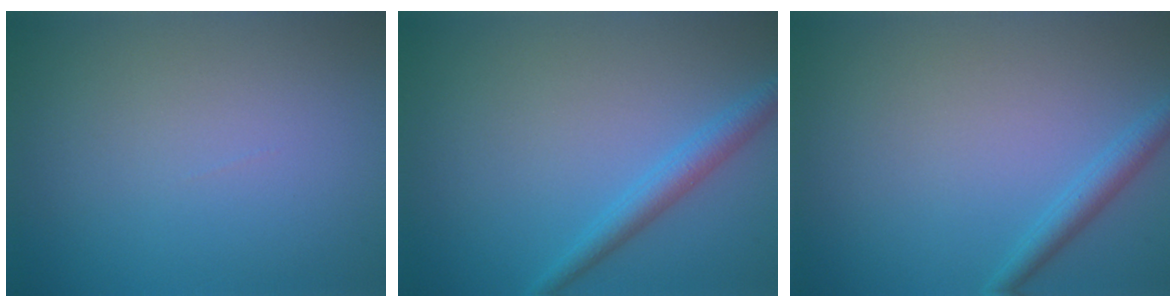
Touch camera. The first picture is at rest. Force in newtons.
{"total": 2.5, "press": 2.5, "slide": 0.0}
{"total": 2.0, "press": 2.0, "slide": 0.1}